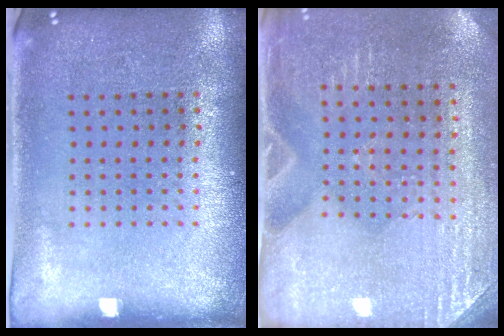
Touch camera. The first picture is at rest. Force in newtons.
{"total": 2.9, "press": 2.8, "slide": 0.8}